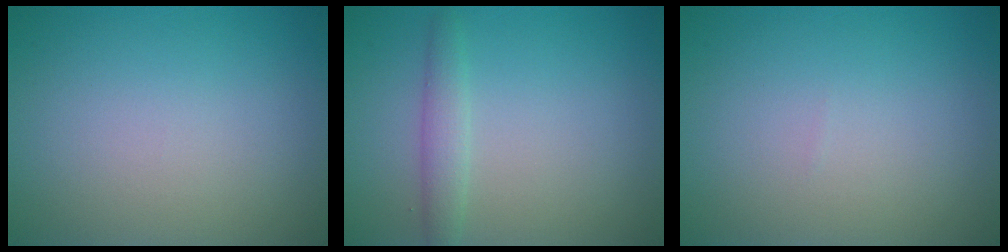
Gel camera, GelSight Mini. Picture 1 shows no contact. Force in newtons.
{"total": 1.9, "press": 1.8, "slide": 0.1}
{"total": 0.0}